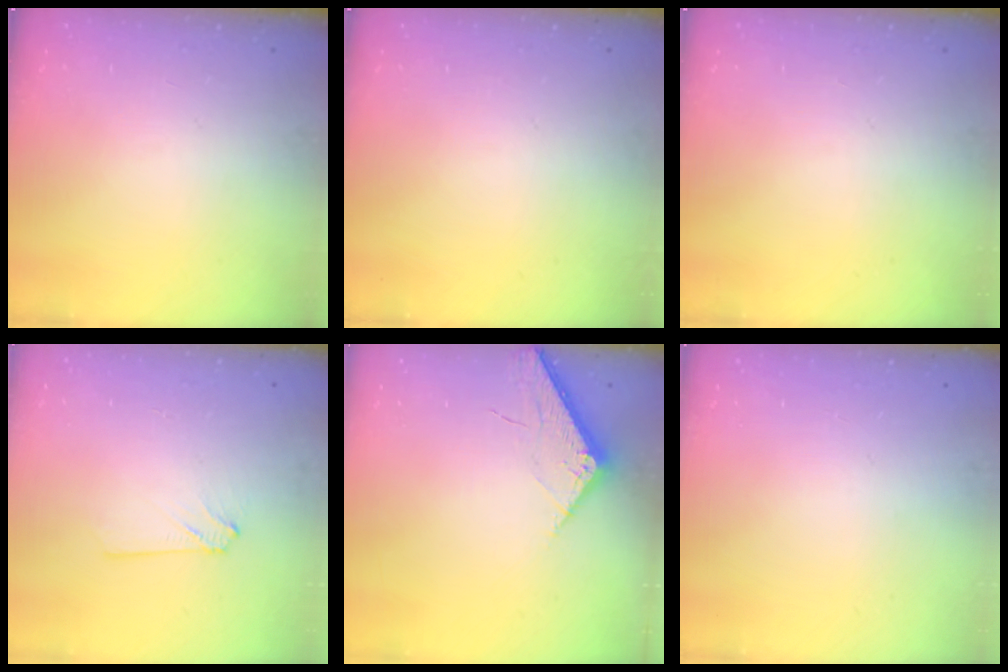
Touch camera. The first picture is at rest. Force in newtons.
{"total": 0.0}
{"total": 0.0}
{"total": 2.9, "press": 2.9, "slide": 0.4}
{"total": 5.2, "press": 5.2, "slide": 0.6}
{"total": 0.0}